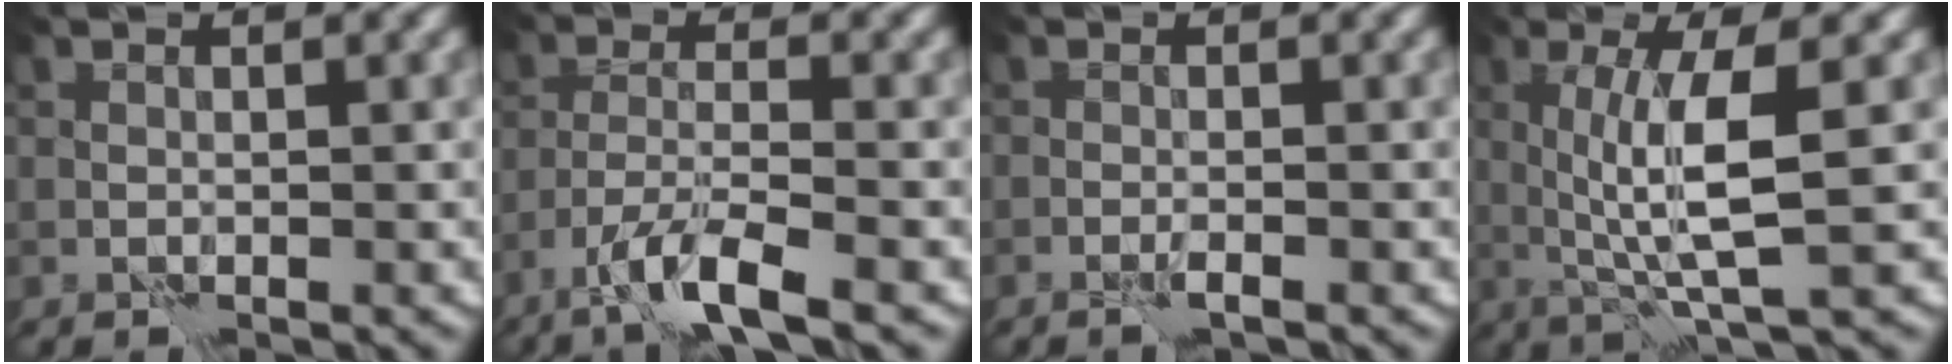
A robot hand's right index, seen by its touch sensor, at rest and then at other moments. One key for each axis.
{"total": 5.6, "fx": -3.7, "fy": 1.0, "fz": 4.1, "tx": -0.078, "ty": -0.004, "tz": -0.075}
{"total": 0.7, "fx": -0.4, "fy": -0.2, "fz": 0.5, "tx": -0.012, "ty": 0.001, "tz": -0.009}
{"total": 5.8, "fx": 1.1, "fy": 0.9, "fz": 5.6, "tx": -0.104, "ty": -0.003, "tz": 0.022}